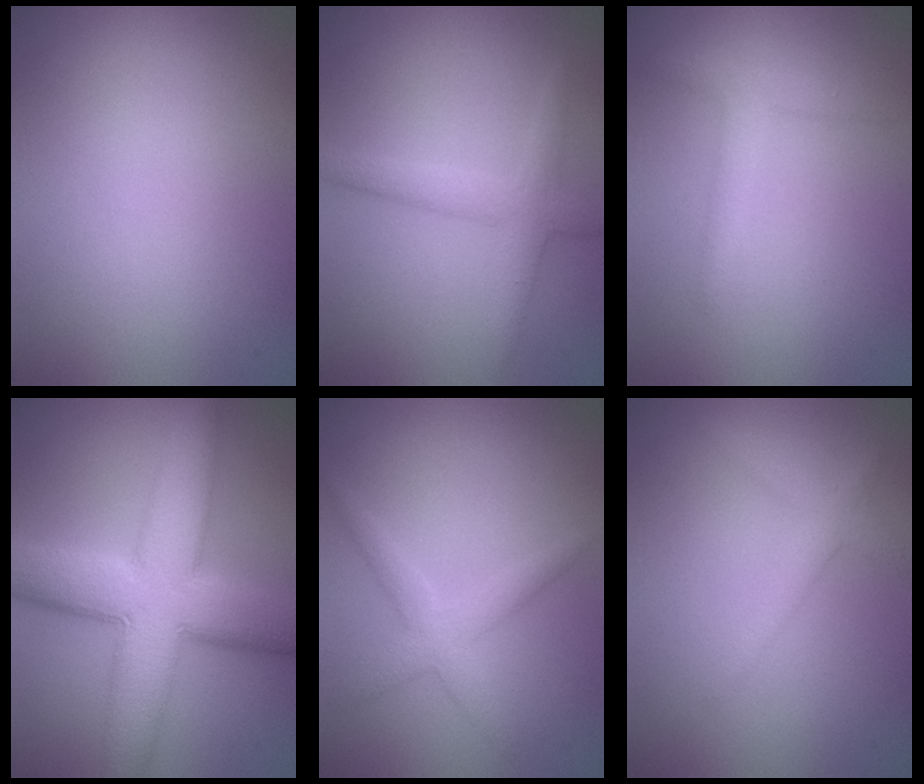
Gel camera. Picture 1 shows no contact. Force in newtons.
{"total": 2.7, "press": 2.7, "slide": 0.2}
{"total": 2.3, "press": 2.3, "slide": 0.1}
{"total": 11.1, "press": 11.1, "slide": 0.3}
{"total": 2.5, "press": 2.5, "slide": 0.1}
{"total": 2.0, "press": 2.0, "slide": 0.2}